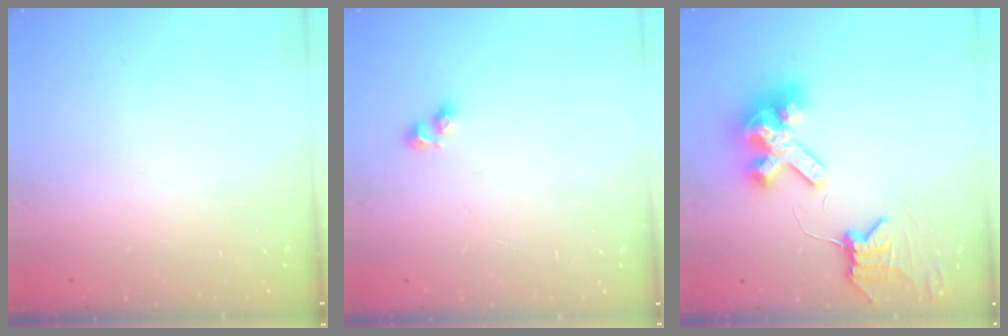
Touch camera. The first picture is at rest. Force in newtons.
{"total": 4.6, "press": 4.3, "slide": 1.8}
{"total": 10.6, "press": 10.5, "slide": 1.4}